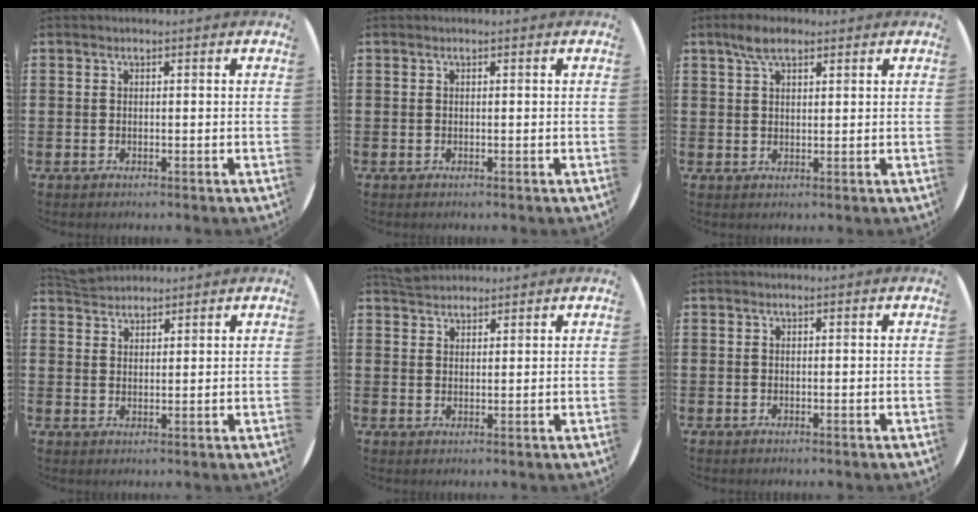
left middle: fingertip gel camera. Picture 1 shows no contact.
{"total": 0.0}
{"total": 4.1, "force": [2.8, 1.7, 2.5], "torque": [-0.044, 0.006, 0.048]}
{"total": 3.0, "force": [2.9, 0.6, -0.1], "torque": [-0.004, -0.002, 0.057]}
{"total": 2.8, "force": [2.7, 0.8, 0.1], "torque": [-0.006, 0.002, 0.052]}
{"total": 0.0}